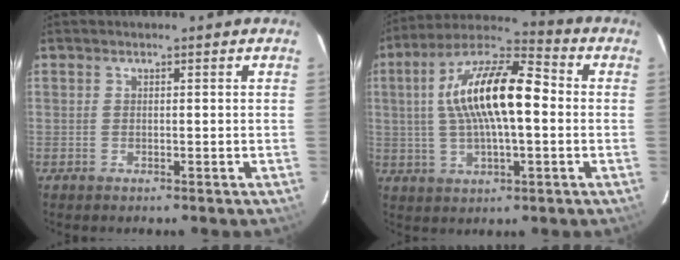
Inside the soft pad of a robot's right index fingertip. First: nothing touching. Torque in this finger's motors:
{"motor_torque": [1.54, 0.60, 1.05, 0.21]}